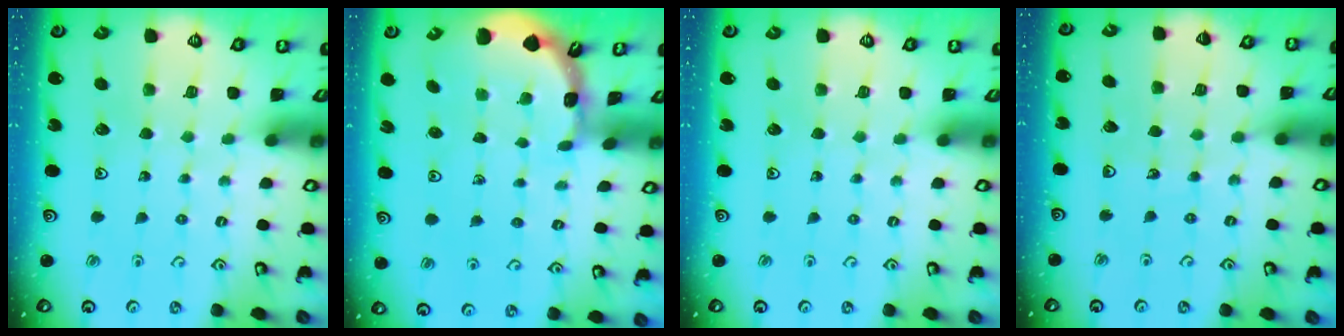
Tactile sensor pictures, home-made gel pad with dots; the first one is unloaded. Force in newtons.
{"total": 1.6, "press": 1.6, "slide": 0.3}
{"total": 0.0}
{"total": 2.5, "press": 2.5, "slide": 0.2}